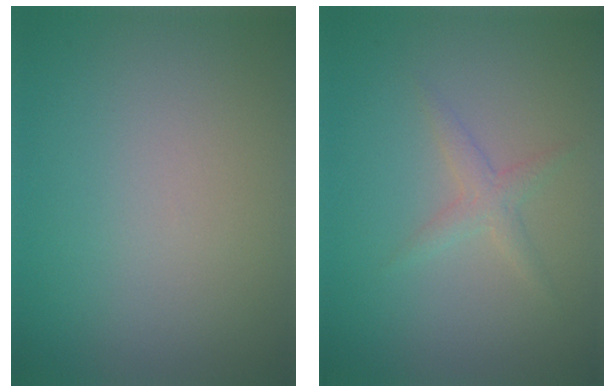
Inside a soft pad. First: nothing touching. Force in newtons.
{"total": 1.5, "press": 1.5, "slide": 0.1}